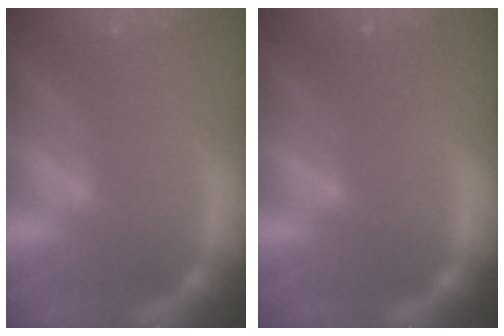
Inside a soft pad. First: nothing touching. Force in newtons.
{"total": 1.5}